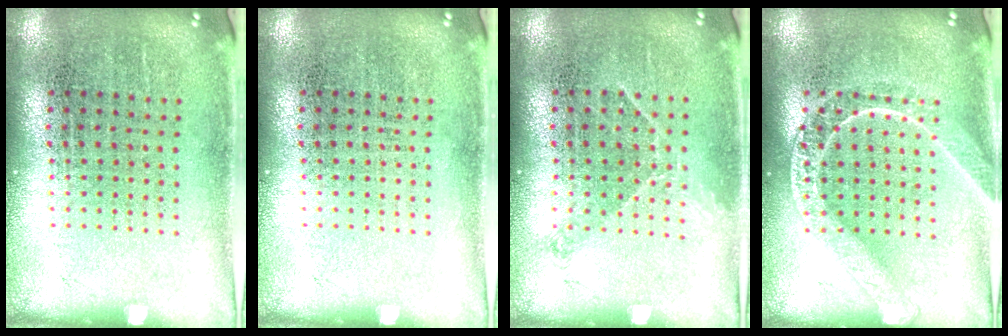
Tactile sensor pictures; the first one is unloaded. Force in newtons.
{"total": 0.0}
{"total": 0.9, "press": 0.8, "slide": 0.5}
{"total": 2.7, "press": 2.6, "slide": 0.4}